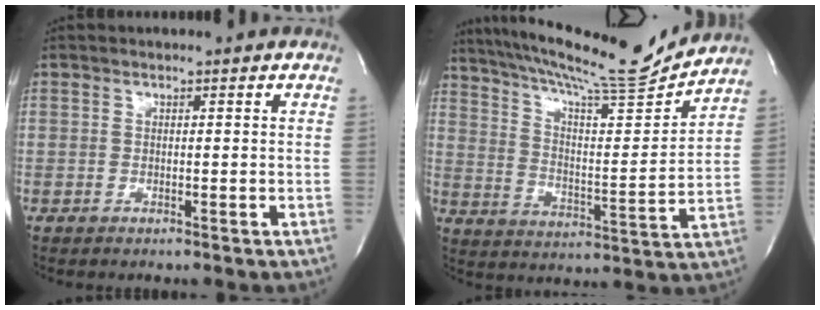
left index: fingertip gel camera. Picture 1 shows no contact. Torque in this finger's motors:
{"motor_torque": [1.07, -1.07, 0.14, 0.12]}